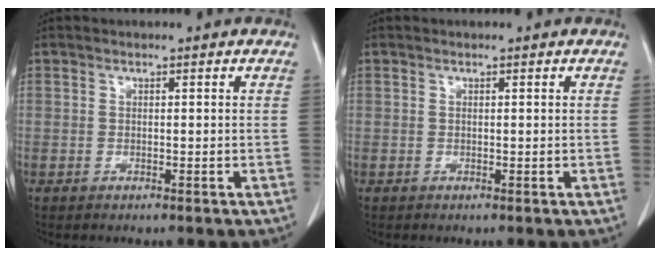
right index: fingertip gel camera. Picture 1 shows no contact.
{"total": 0.0}